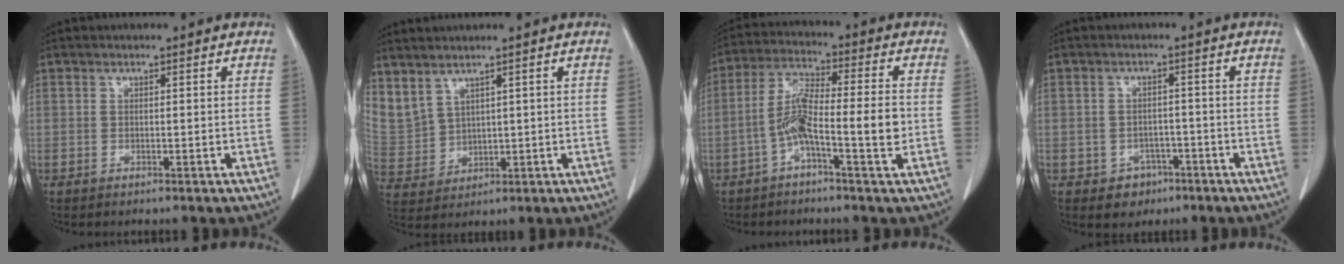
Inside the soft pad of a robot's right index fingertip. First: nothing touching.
{"total": 9.9, "force": [6.3, 6.0, 4.6], "torque": [-0.139, 0.008, 0.156]}
{"total": 9.2, "force": [-2.3, 0.9, 8.8], "torque": [-0.170, 0.020, -0.046]}
{"total": 3.8, "force": [-2.0, 3.1, 0.8], "torque": [-0.006, 0.011, -0.021]}